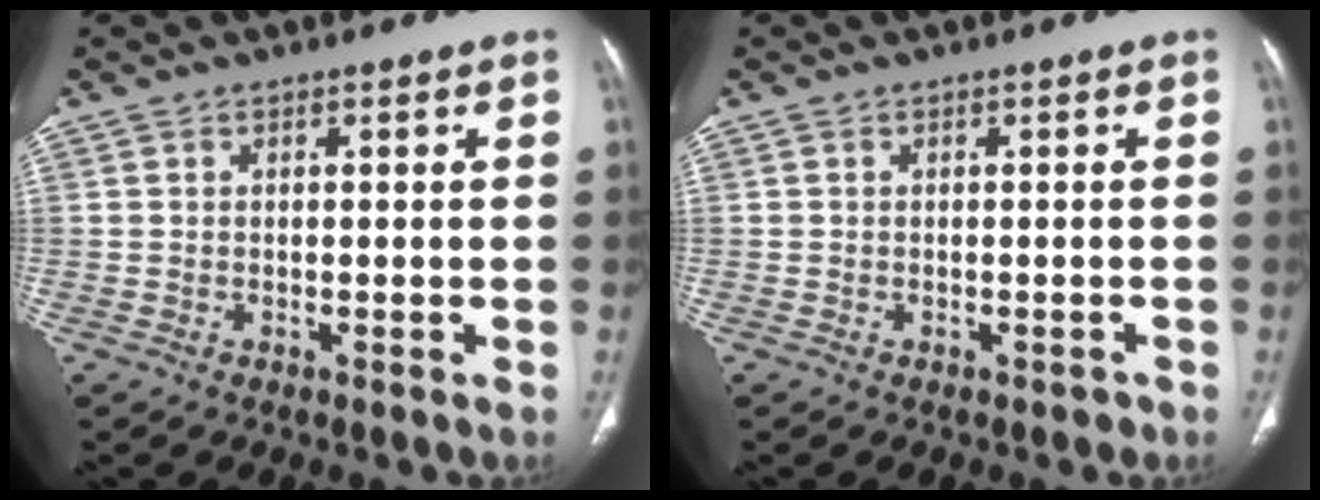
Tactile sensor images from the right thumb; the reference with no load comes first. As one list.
[{"total": 0.8, "force": [-0.6, 0.5, 0.2], "torque": [0.000, 0.005, -0.007]}]